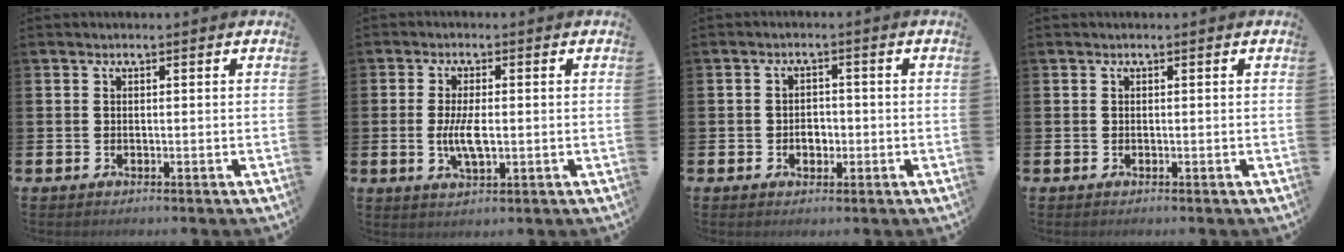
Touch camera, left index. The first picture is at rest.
{"total": 4.7, "force": [-0.1, 1.7, 4.4], "torque": [-0.083, -0.001, -0.007]}
{"total": 2.2, "force": [-0.6, 1.7, 1.2], "torque": [-0.012, 0.000, -0.016]}
{"total": 0.0}